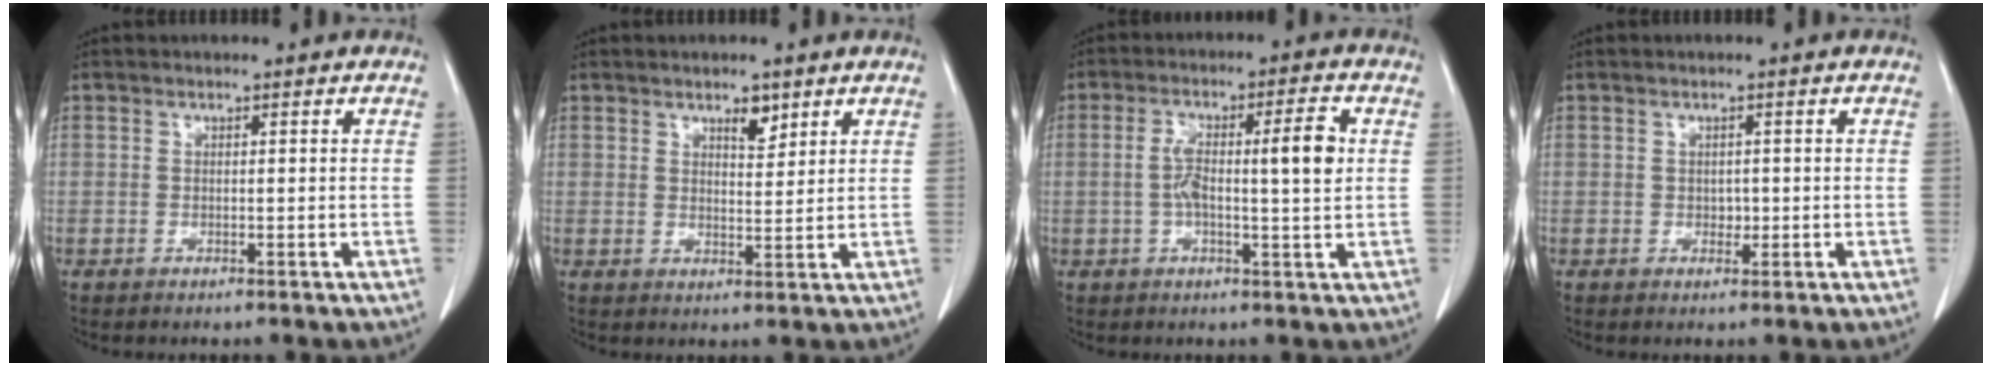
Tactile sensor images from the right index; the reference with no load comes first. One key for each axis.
{"total": 2.9, "fx": 2.0, "fy": 1.0, "fz": 1.8, "tx": -0.031, "ty": -0.004, "tz": 0.035}
{"total": 8.2, "fx": 0.5, "fy": 1.2, "fz": 8.1, "tx": -0.149, "ty": 0.021, "tz": 0.008}
{"total": 1.1, "fx": -0.2, "fy": 0.9, "fz": 0.7, "tx": -0.012, "ty": 0.002, "tz": 0.001}